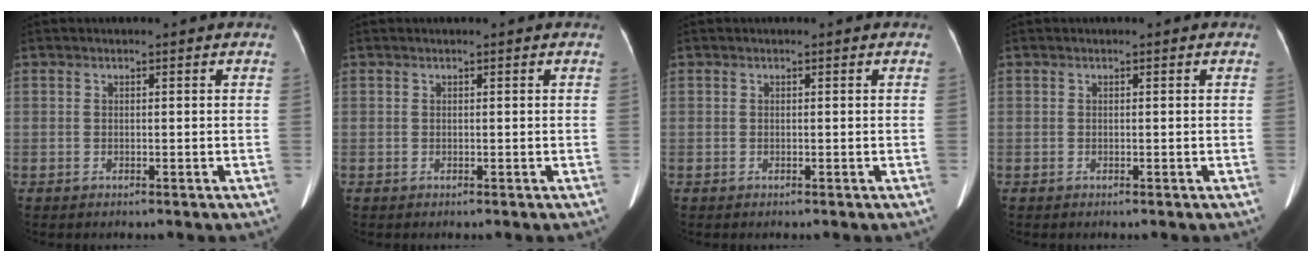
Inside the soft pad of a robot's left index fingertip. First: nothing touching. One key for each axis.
{"total": 0.0}
{"total": 0.0}
{"total": 0.0}